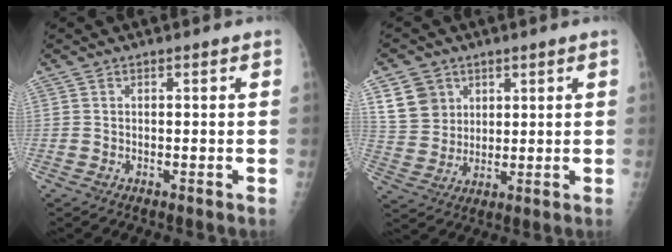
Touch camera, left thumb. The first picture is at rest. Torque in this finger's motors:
{"motor_torque": [0.77, 0.00, 0.00, -0.02, 0.03]}